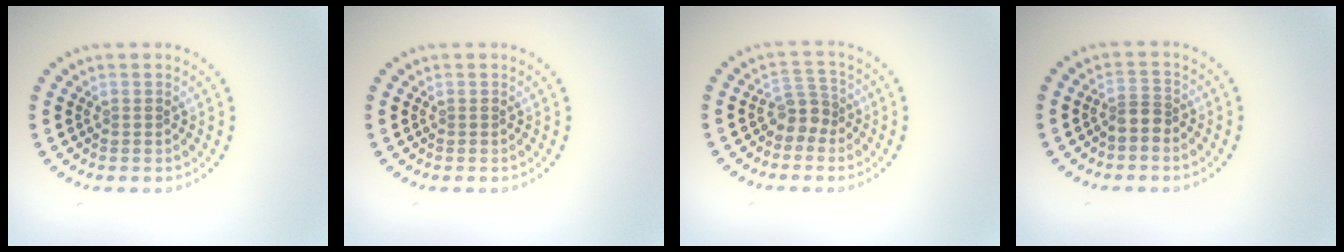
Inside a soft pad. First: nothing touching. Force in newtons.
{"total": 0.0}
{"total": 2.2, "press": 1.7, "slide": 1.5}
{"total": 1.9, "press": 1.5, "slide": 1.2}